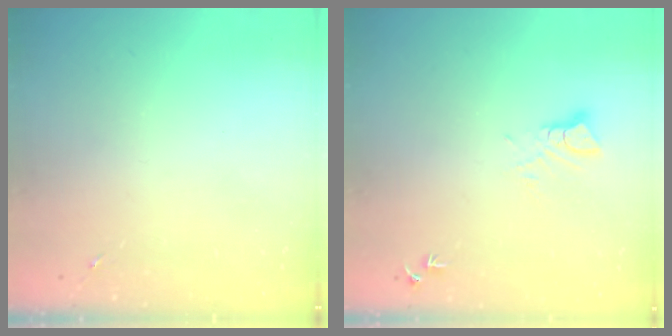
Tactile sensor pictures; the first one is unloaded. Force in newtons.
{"total": 4.7, "press": 4.7, "slide": 0.3}